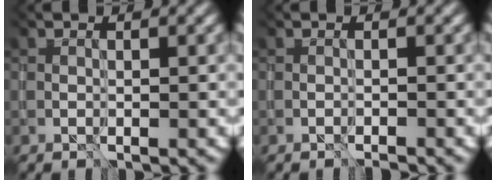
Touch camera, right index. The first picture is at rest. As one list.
[{"total": 0.8, "force": [-0.6, -0.5, -0.1], "torque": [0.006, 0.001, -0.012]}]